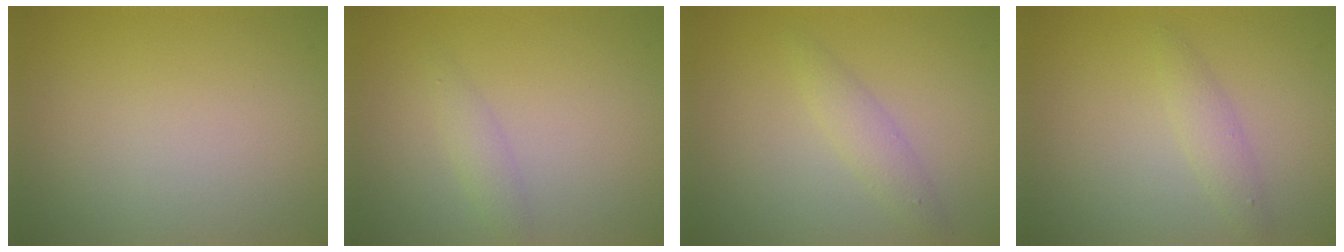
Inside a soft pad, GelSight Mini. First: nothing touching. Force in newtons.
{"total": 1.3, "press": 1.3, "slide": 0.1}
{"total": 1.8, "press": 1.8, "slide": 0.0}
{"total": 1.6, "press": 1.6, "slide": 0.1}